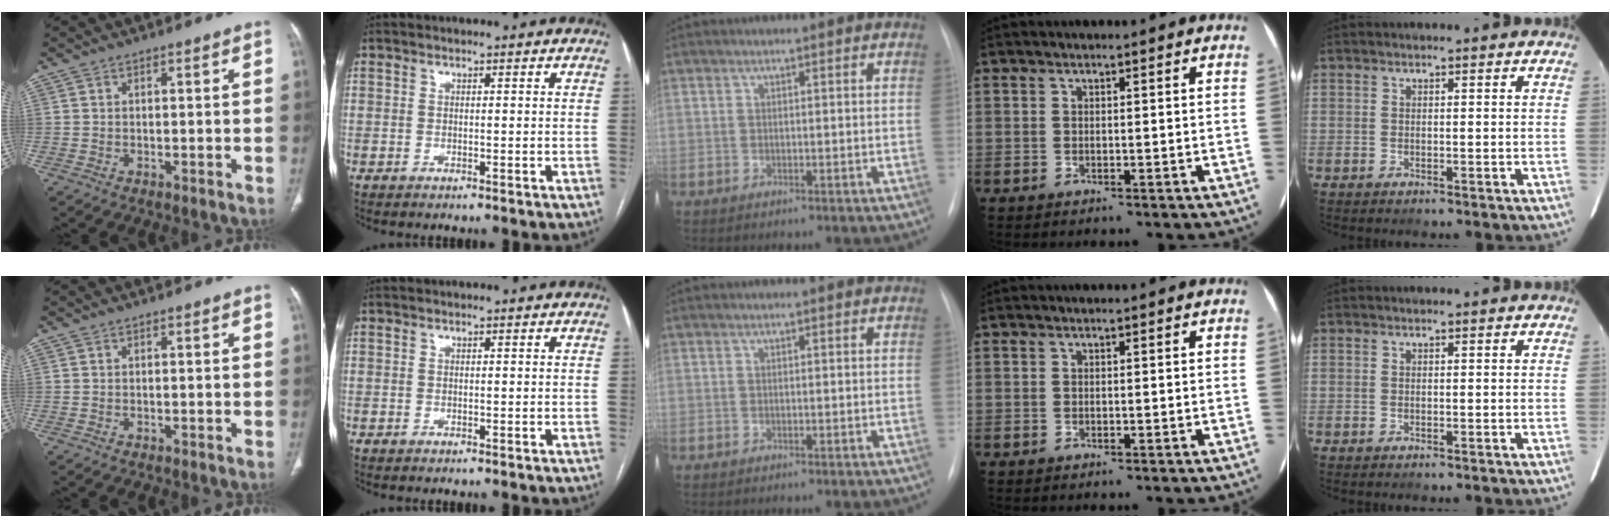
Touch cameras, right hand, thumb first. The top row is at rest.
{}